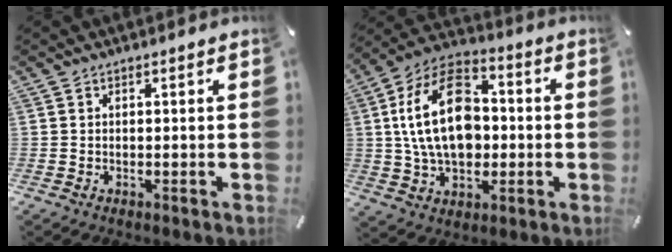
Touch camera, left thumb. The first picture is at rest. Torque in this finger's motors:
{"motor_torque": [0.93, 2.44, 2.00, -0.77, 0.77]}